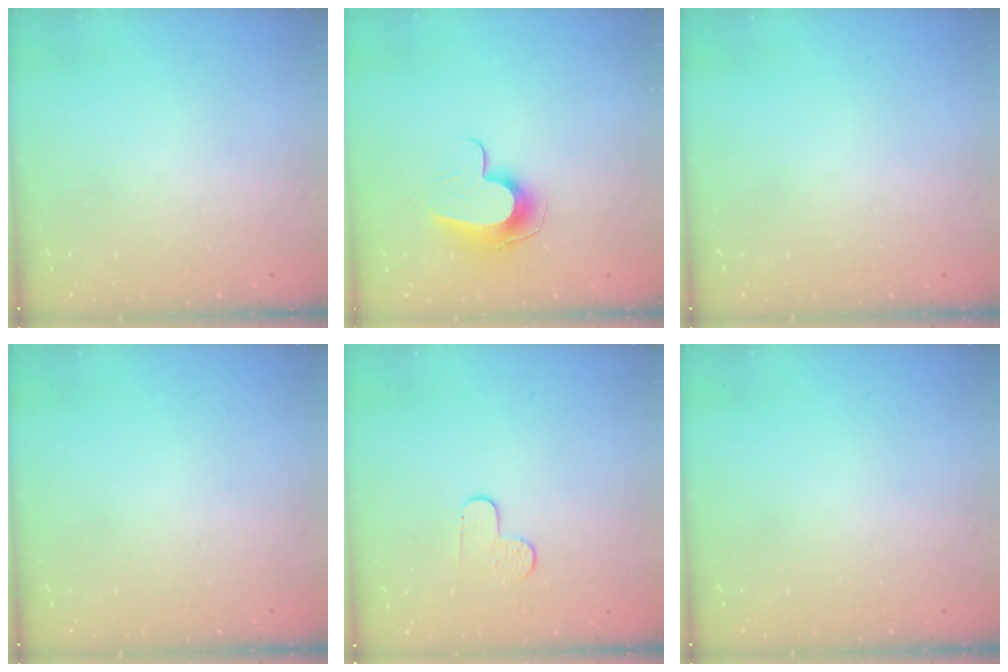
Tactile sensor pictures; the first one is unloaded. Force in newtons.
{"total": 10.4, "press": 10.4, "slide": 0.5}
{"total": 0.0}
{"total": 0.0}
{"total": 6.1, "press": 6.1, "slide": 0.5}
{"total": 0.0}